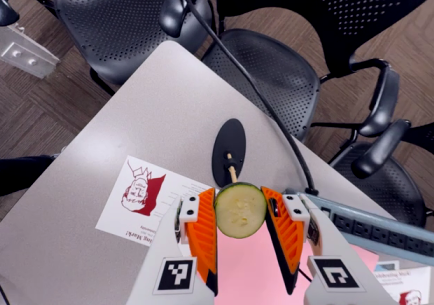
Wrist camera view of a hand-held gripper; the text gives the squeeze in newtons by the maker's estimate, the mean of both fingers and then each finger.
{"total": 13.3, "left": 13.4, "right": 13.2}